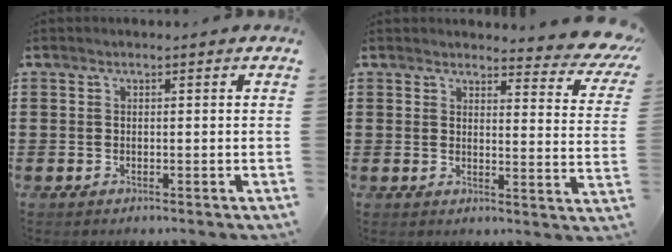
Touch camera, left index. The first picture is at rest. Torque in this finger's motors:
{"motor_torque": [2.14, 0.00, 0.36, 0.04]}